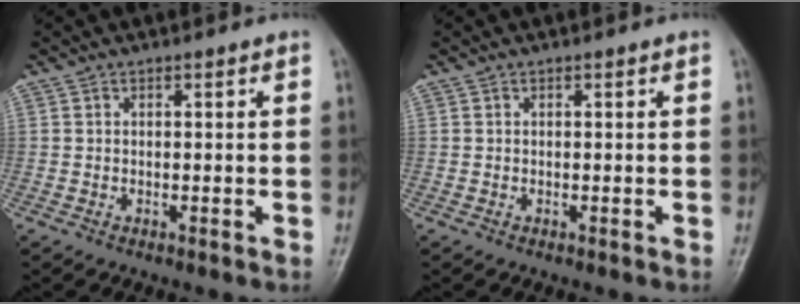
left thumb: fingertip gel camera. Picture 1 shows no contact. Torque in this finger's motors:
{"motor_torque": [0.01, 0.01, -0.02, -0.02, 0.00]}